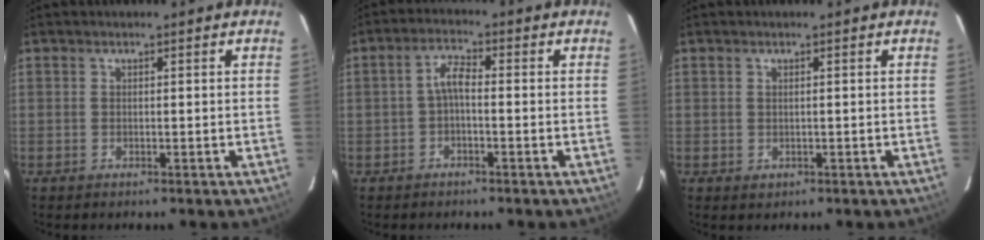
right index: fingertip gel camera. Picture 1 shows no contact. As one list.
[{"total": 3.1, "force": [-1.0, 1.0, 2.7], "torque": [-0.059, 0.012, -0.021]}, {"total": 1.0, "force": [0.1, 1.0, 0.1], "torque": [0.004, 0.001, 0.002]}]